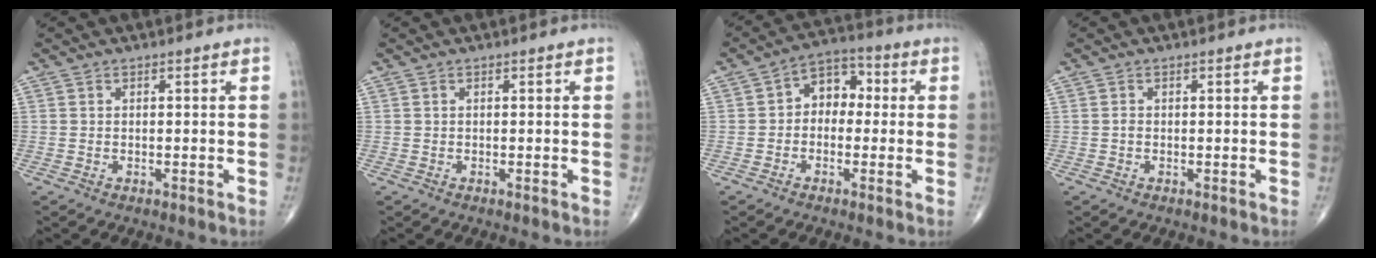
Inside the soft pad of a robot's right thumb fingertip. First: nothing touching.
{"total": 0.0}
{"total": 7.3, "force": [0.1, 5.4, 4.9], "torque": [-0.040, 0.030, -0.016]}
{"total": 0.6, "force": [-0.2, 0.4, 0.4], "torque": [-0.006, 0.001, -0.006]}